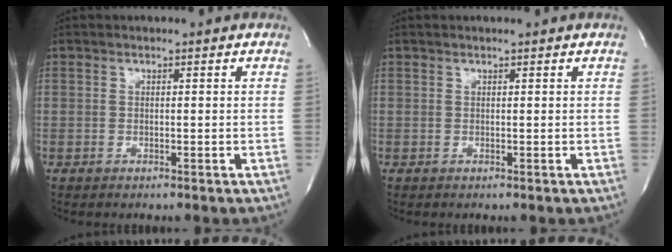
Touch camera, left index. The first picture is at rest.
{"total": 0.6, "force": [0.5, 0.0, 0.3], "torque": [-0.007, 0.003, 0.009]}